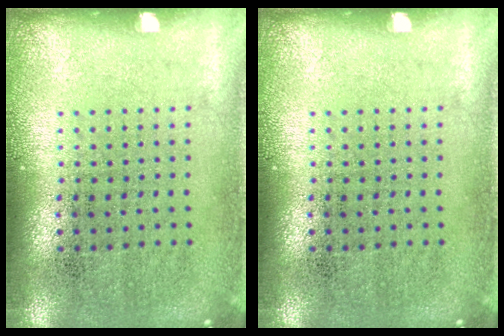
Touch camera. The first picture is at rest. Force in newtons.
{"total": 0.0}